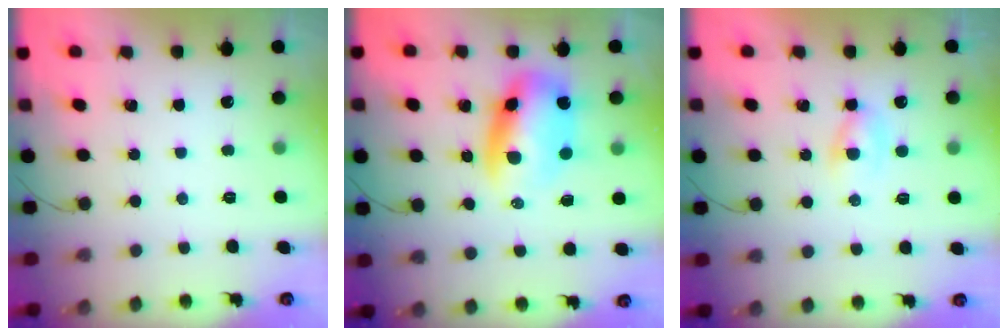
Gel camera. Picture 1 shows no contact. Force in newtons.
{"total": 10.2, "press": 9.9, "slide": 2.4}
{"total": 2.2, "press": 2.0, "slide": 1.1}